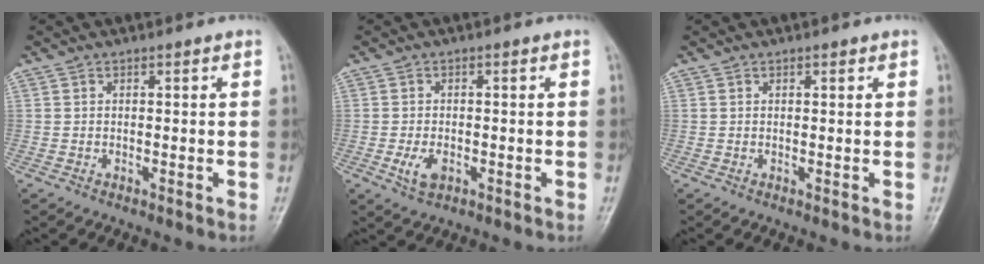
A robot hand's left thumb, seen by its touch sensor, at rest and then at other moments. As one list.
[{"total": 3.5, "force": [-1.1, 2.1, 2.6], "torque": [-0.050, -0.002, -0.016]}, {"total": 0.8, "force": [0.5, 0.3, 0.5], "torque": [-0.006, -0.002, 0.006]}]